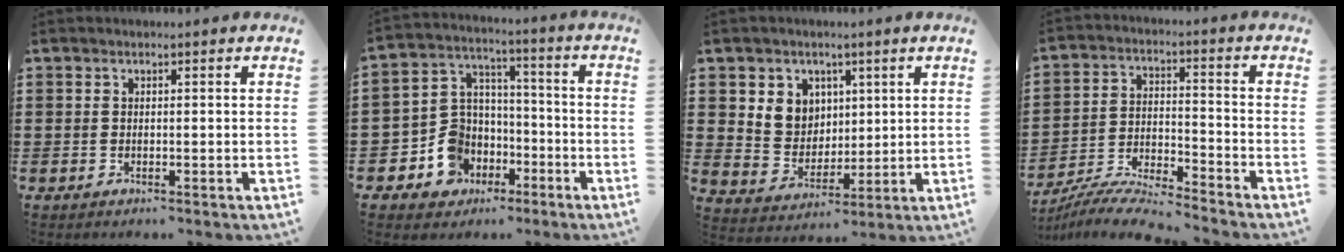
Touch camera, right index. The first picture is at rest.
{"total": 9.0, "force": [-3.3, 8.0, 2.2], "torque": [-0.092, 0.009, -0.060]}
{"total": 6.1, "force": [2.7, 5.4, 0.8], "torque": [-0.039, -0.001, 0.050]}
{"total": 6.7, "force": [-6.5, 0.0, 1.7], "torque": [-0.042, -0.004, -0.131]}